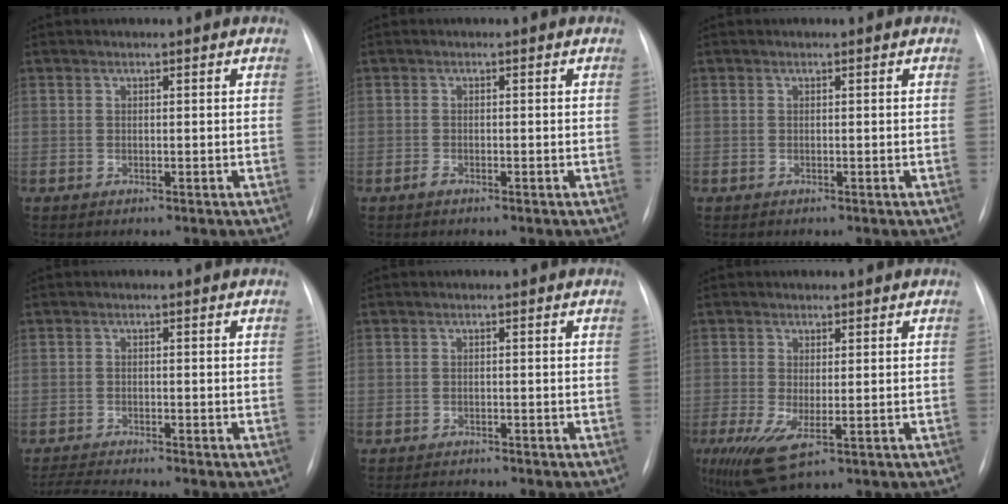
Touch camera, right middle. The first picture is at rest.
{"total": 0.7, "force": [-0.5, 0.2, 0.4], "torque": [-0.008, 0.000, -0.009]}
{"total": 0.0}
{"total": 3.9, "force": [-3.6, -1.1, 1.0], "torque": [-0.028, -0.022, -0.063]}
{"total": 2.1, "force": [-2.1, 0.0, 0.2], "torque": [-0.009, -0.013, -0.030]}
{"total": 7.1, "force": [-2.1, 2.6, 6.3], "torque": [-0.124, -0.023, -0.027]}